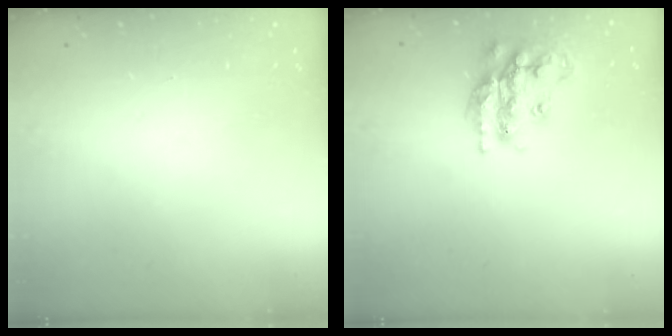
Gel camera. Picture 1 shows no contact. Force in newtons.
{"total": 19.3, "press": 19.3, "slide": 1.4}